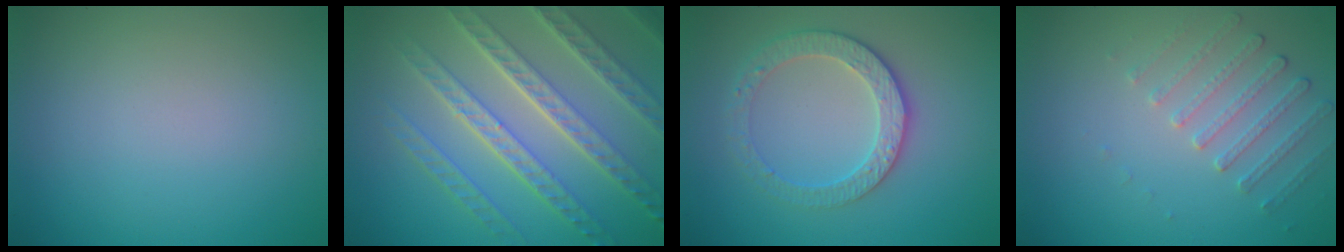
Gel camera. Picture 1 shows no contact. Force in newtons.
{"total": 8.0, "press": 5.7, "slide": 5.6}
{"total": 3.3, "press": 3.2, "slide": 0.9}
{"total": 1.9, "press": 1.5, "slide": 1.2}